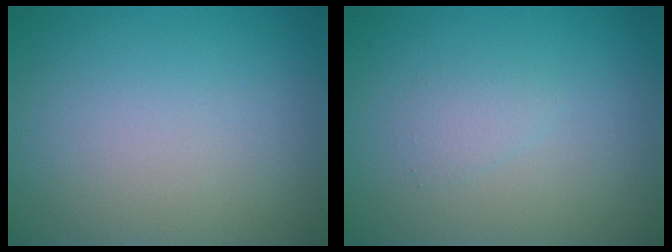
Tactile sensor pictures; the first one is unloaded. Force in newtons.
{"total": 1.1, "press": 1.1, "slide": 0.1}